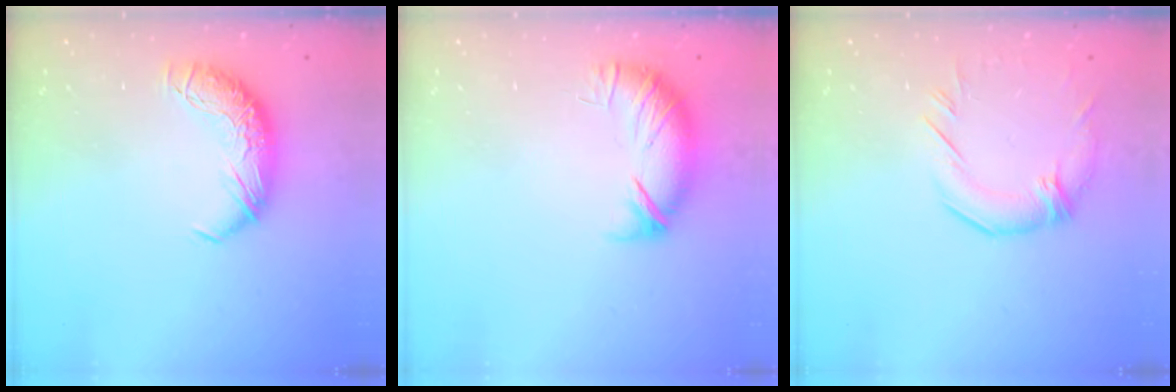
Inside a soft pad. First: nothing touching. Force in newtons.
{"total": 5.0, "press": 4.5, "slide": 2.1}
{"total": 2.1, "press": 1.4, "slide": 1.6}